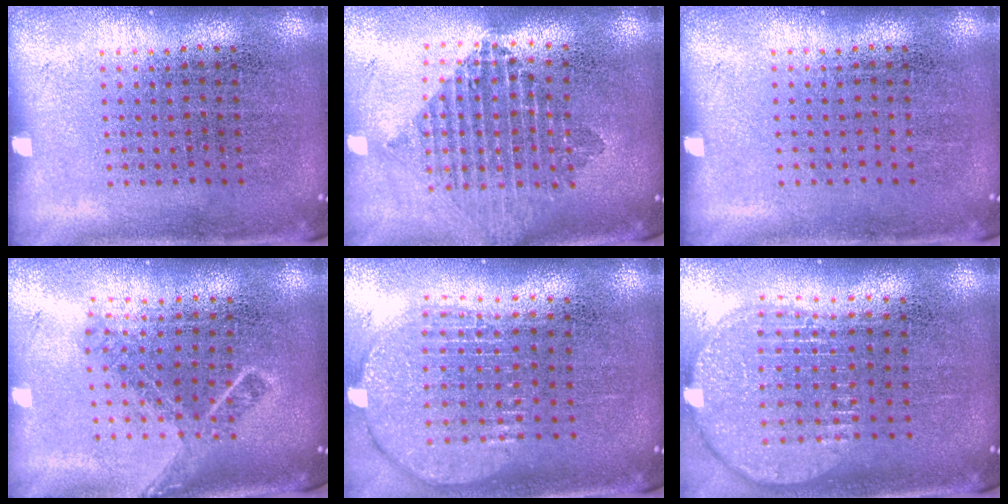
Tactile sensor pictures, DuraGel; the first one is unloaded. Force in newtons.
{"total": 2.1, "press": 1.7, "slide": 1.3}
{"total": 0.0}
{"total": 1.6, "press": 1.2, "slide": 1.1}
{"total": 1.9, "press": 1.6, "slide": 1.0}
{"total": 2.0, "press": 1.7, "slide": 1.1}